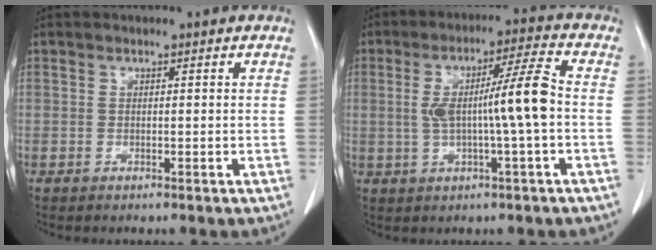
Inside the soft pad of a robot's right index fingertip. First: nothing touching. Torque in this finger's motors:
{"motor_torque": [0.89, -0.16, 0.42, 0.14]}